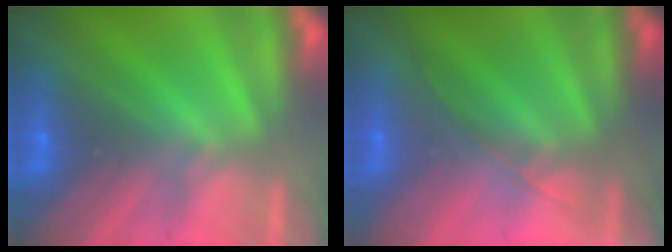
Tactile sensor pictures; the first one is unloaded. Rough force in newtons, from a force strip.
{"total": 1.5}